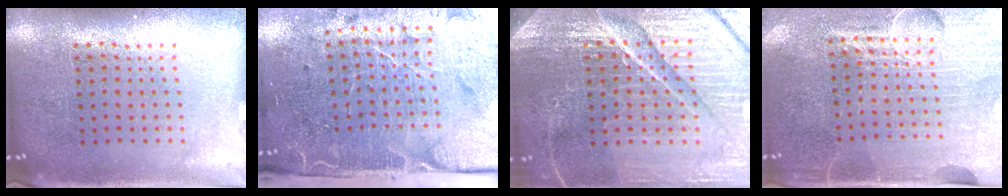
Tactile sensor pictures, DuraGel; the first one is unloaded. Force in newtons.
{"total": 5.1, "press": 4.0, "slide": 3.1}
{"total": 6.0, "press": 5.4, "slide": 2.6}
{"total": 4.5, "press": 4.0, "slide": 1.9}